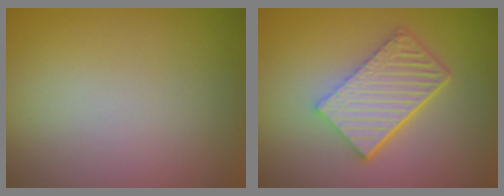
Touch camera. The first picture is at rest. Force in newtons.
{"total": 6.1, "press": 4.2, "slide": 4.4}